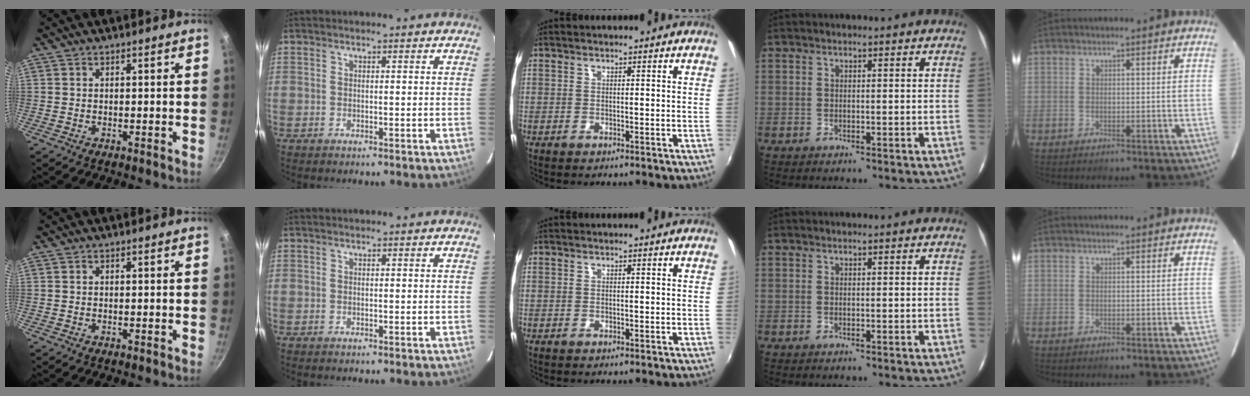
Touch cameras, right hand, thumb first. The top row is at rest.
{}